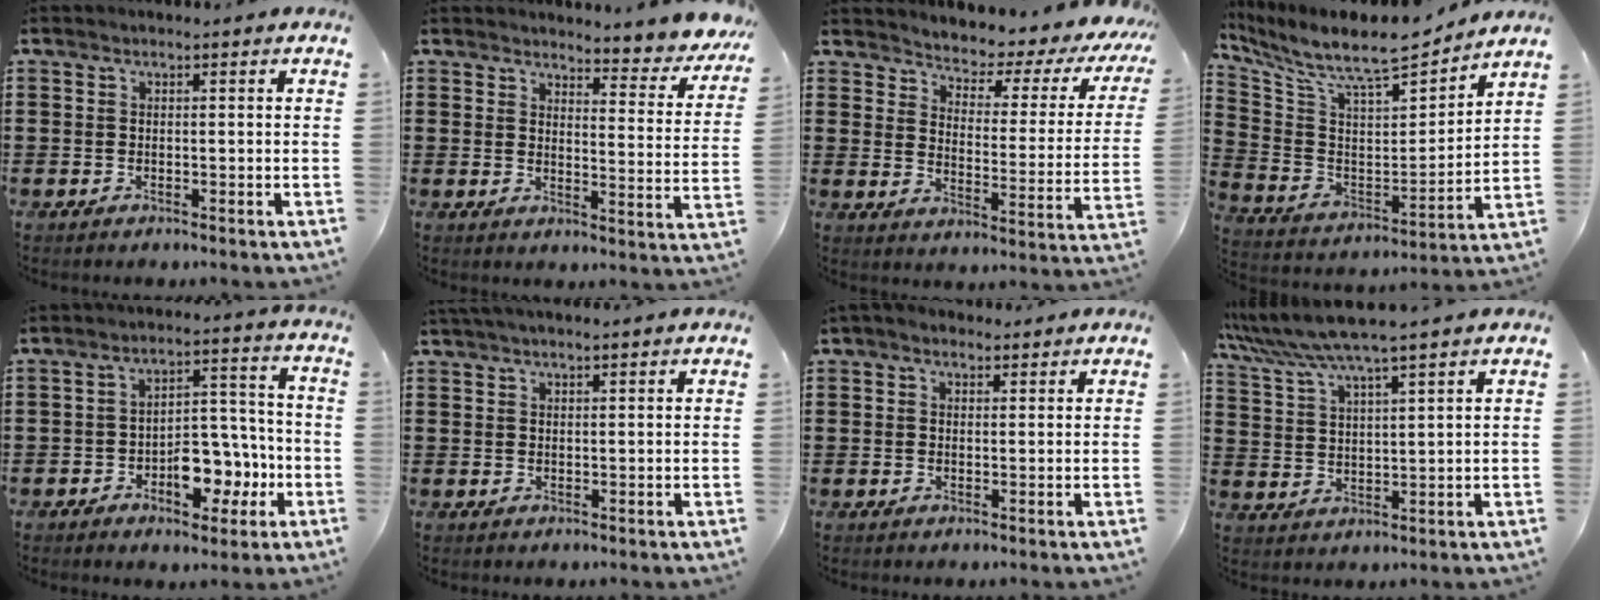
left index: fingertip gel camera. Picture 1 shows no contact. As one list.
[{"total": 4.6, "force": [4.3, 0.5, 1.4], "torque": [-0.034, -0.035, 0.071]}, {"total": 3.0, "force": [2.7, 0.8, 1.1], "torque": [-0.034, -0.032, 0.034]}, {"total": 9.7, "force": [8.5, 1.9, 4.3], "torque": [-0.124, -0.061, 0.142]}, {"total": 8.3, "force": [-3.1, 5.1, 5.8], "torque": [-0.082, 0.015, -0.053]}, {"total": 1.7, "force": [1.5, 0.1, 0.7], "torque": [-0.016, 0.001, 0.028]}, {"total": 1.7, "force": [1.3, 0.9, 0.6], "torque": [-0.015, 0.007, 0.025]}, {"total": 6.6, "force": [5.6, -0.3, 3.4], "torque": [-0.085, -0.025, 0.098]}]